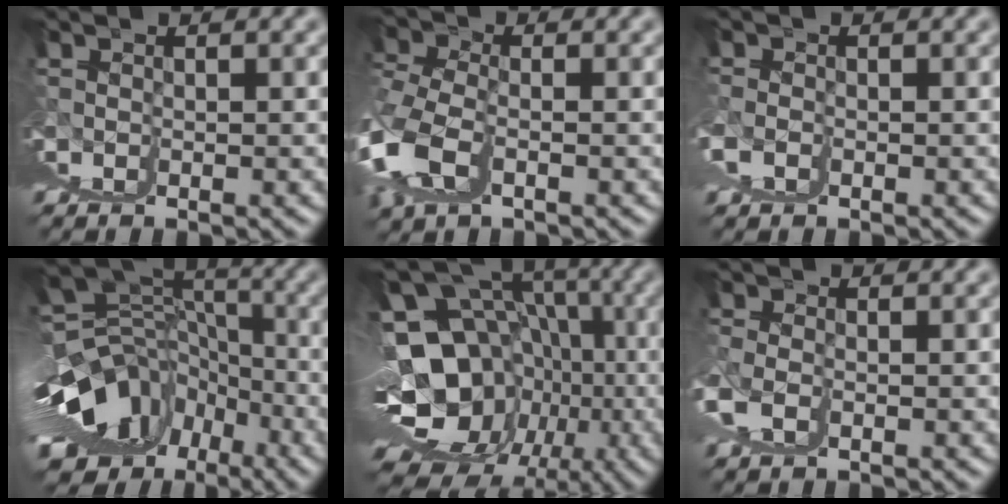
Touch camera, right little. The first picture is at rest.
{"total": 2.2, "force": [0.6, 0.4, 2.1], "torque": [-0.028, -0.001, 0.019]}
{"total": 1.5, "force": [0.5, -0.9, -1.0], "torque": [0.020, -0.002, 0.012]}
{"total": 11.0, "force": [1.4, 4.3, 10.1], "torque": [-0.124, 0.011, 0.039]}
{"total": 15.4, "force": [0.8, 7.4, 13.5], "torque": [-0.174, -0.014, 0.042]}
{"total": 1.5, "force": [1.3, 0.4, -0.6], "torque": [0.004, 0.001, 0.024]}